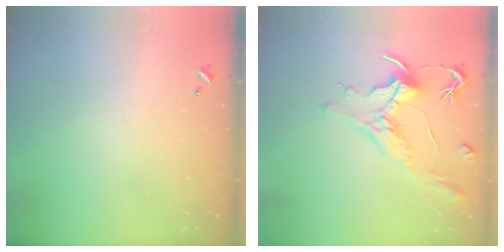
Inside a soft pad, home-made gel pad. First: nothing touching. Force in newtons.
{"total": 1.3, "press": 1.1, "slide": 0.7}